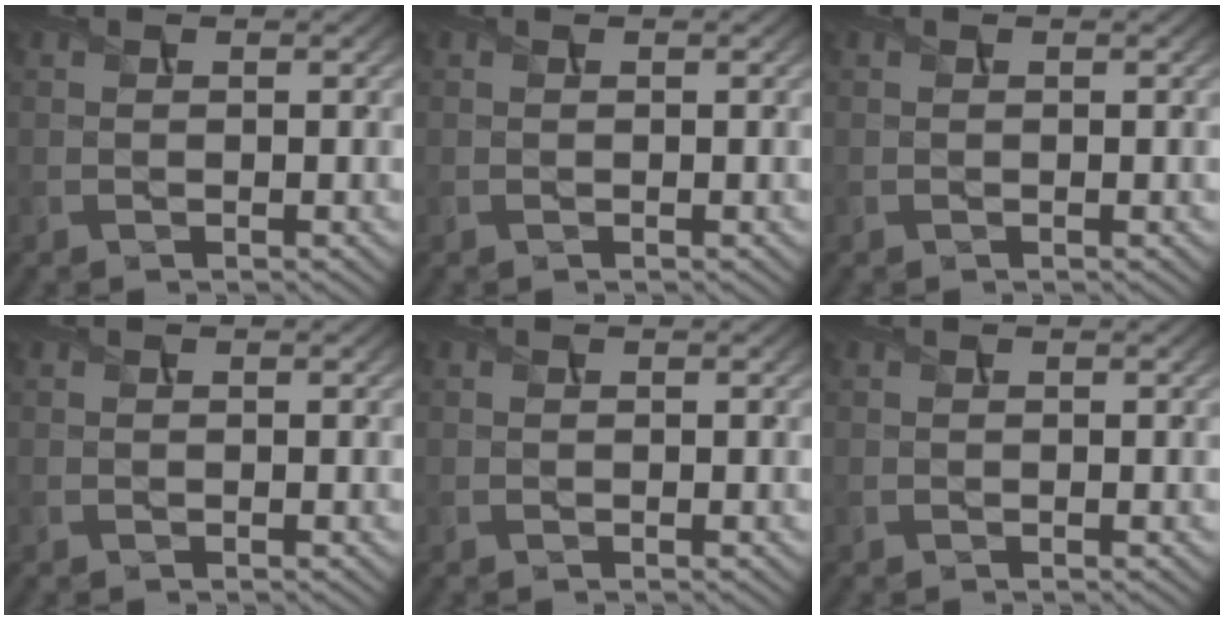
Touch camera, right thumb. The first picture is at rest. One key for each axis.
{"total": 0.0}
{"total": 0.0}
{"total": 0.0}
{"total": 0.0}
{"total": 0.0}